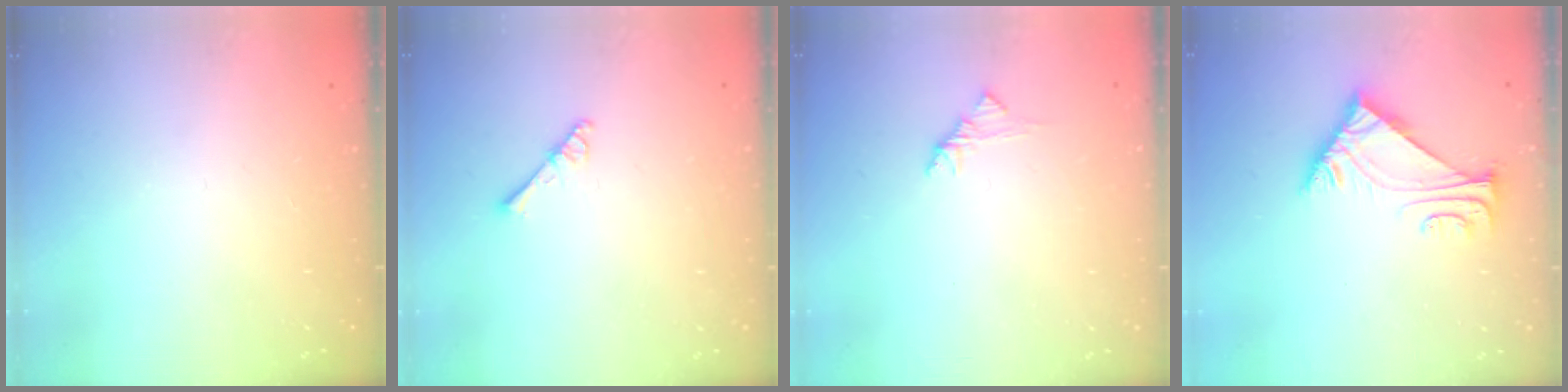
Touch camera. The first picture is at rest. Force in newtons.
{"total": 3.4, "press": 3.3, "slide": 0.3}
{"total": 3.5, "press": 3.5, "slide": 0.7}
{"total": 5.5, "press": 5.4, "slide": 0.9}